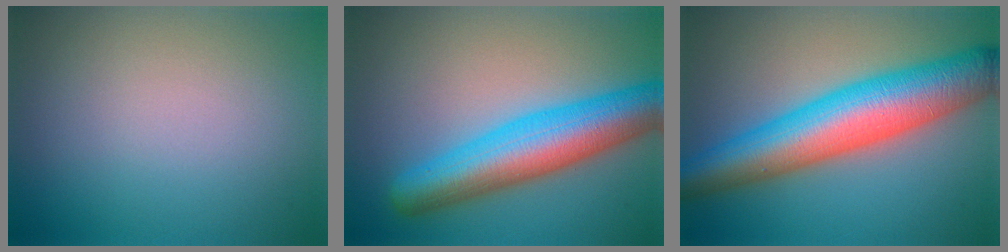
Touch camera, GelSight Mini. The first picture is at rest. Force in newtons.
{"total": 8.5, "press": 8.5, "slide": 0.2}
{"total": 10.4, "press": 10.4, "slide": 0.2}